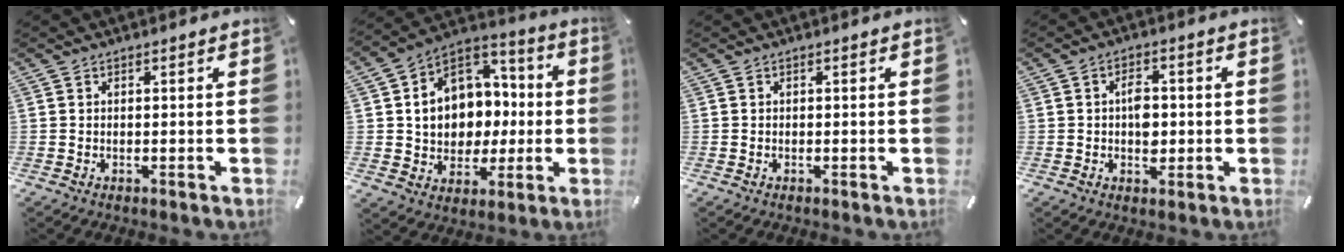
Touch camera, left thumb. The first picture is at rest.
{"total": 13.1, "force": [0.2, 11.8, 5.8], "torque": [-0.106, -0.012, 0.011]}
{"total": 0.0}
{"total": 5.1, "force": [-0.2, 3.5, 3.7], "torque": [-0.046, 0.000, -0.009]}